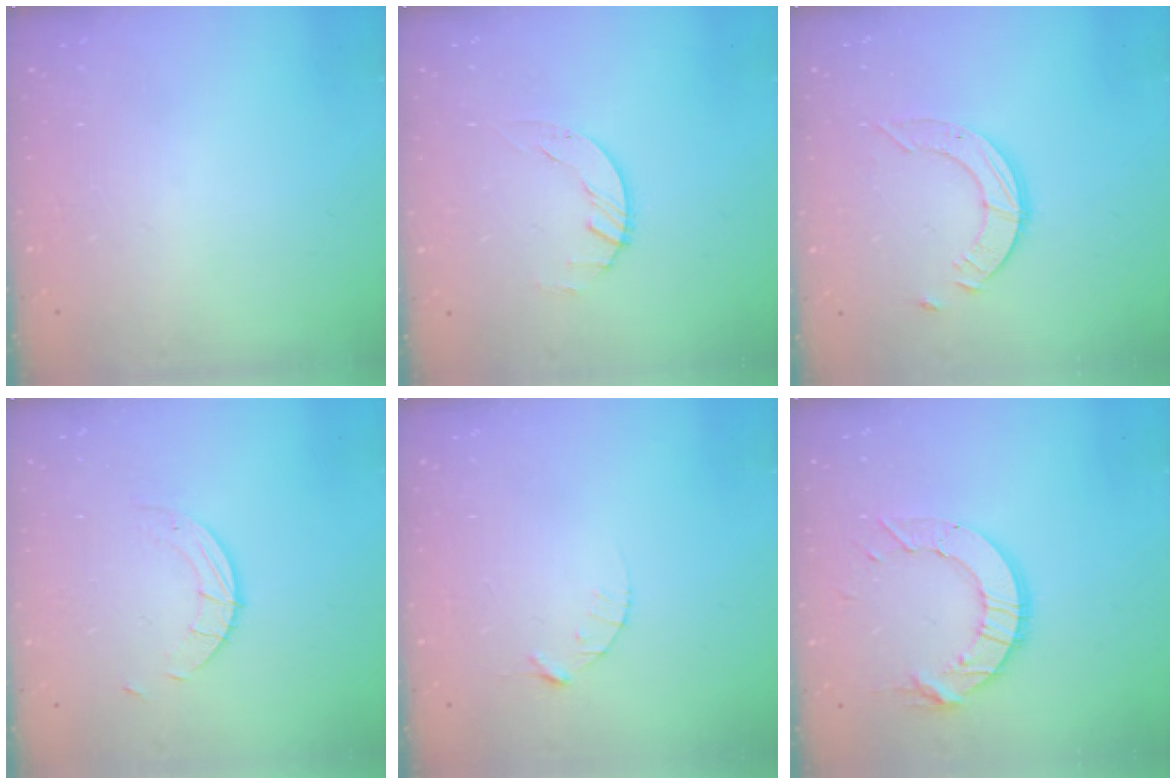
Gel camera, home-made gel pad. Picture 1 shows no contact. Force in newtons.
{"total": 1.5, "press": 1.5, "slide": 0.2}
{"total": 3.6, "press": 3.5, "slide": 0.3}
{"total": 2.7, "press": 2.7, "slide": 0.3}
{"total": 3.1, "press": 3.1, "slide": 0.4}
{"total": 10.4, "press": 10.3, "slide": 0.5}